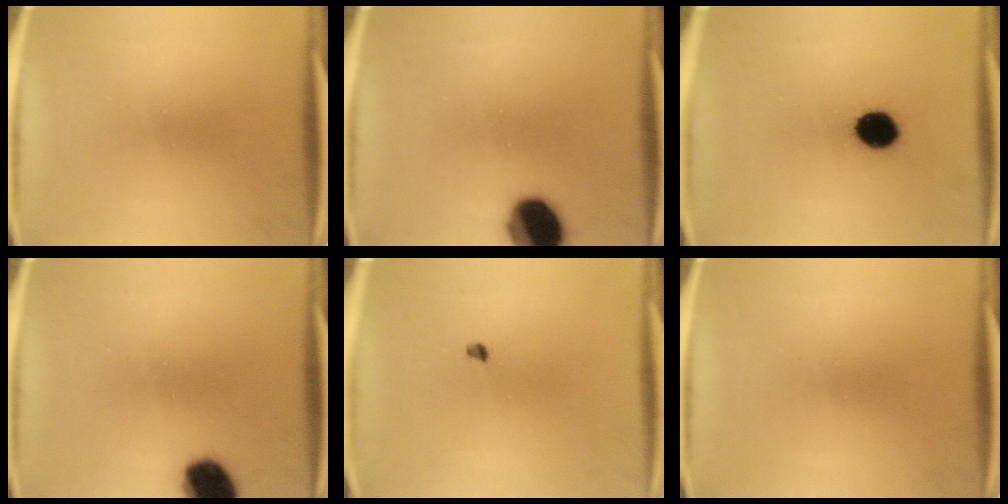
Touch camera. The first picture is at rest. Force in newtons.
{"total": 12.5}
{"total": 8.2}
{"total": 10.6}
{"total": 1.1}
{"total": 0.0}